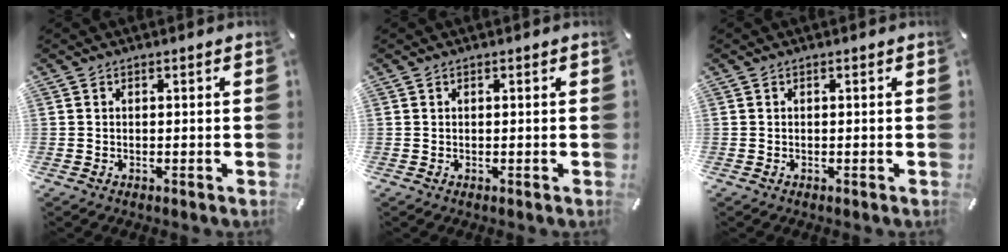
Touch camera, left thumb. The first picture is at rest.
{"total": 0.0}
{"total": 0.0}